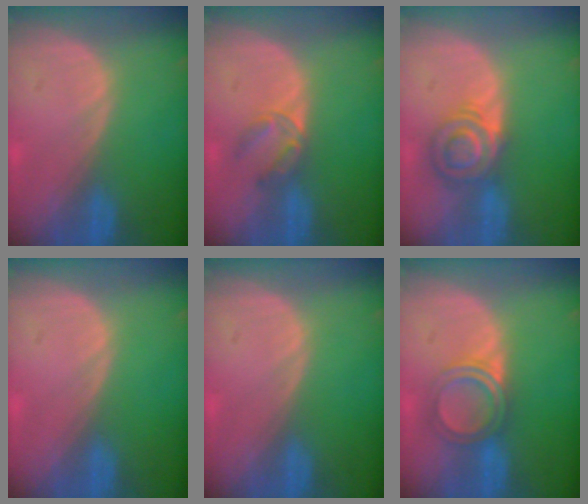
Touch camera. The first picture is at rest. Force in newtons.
{"total": 3.5, "press": 3.3, "slide": 1.0}
{"total": 5.9, "press": 5.8, "slide": 0.8}
{"total": 0.0}
{"total": 0.0}
{"total": 4.8, "press": 4.6, "slide": 1.4}